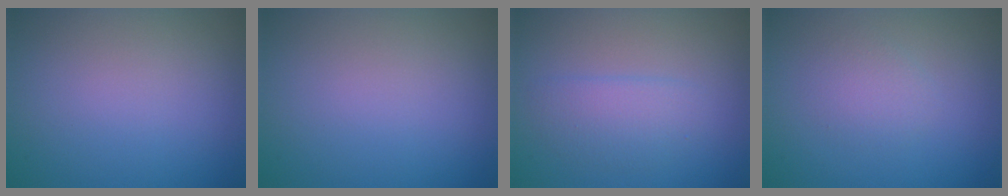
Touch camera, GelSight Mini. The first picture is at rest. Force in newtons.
{"total": 0.0}
{"total": 2.4, "press": 2.4, "slide": 0.0}
{"total": 1.7, "press": 1.7, "slide": 0.0}